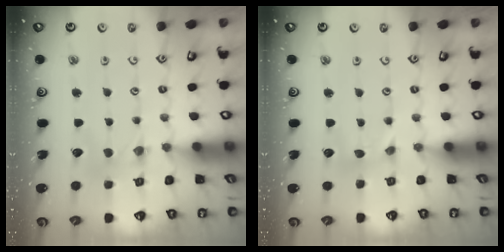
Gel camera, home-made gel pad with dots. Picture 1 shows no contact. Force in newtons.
{"total": 1.9, "press": 1.9, "slide": 0.4}